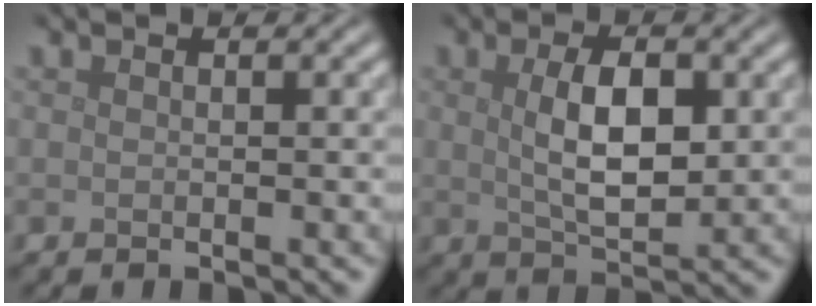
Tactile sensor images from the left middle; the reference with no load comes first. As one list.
[{"total": 5.1, "force": [0.7, 2.3, 4.4], "torque": [-0.088, -0.001, 0.017]}]